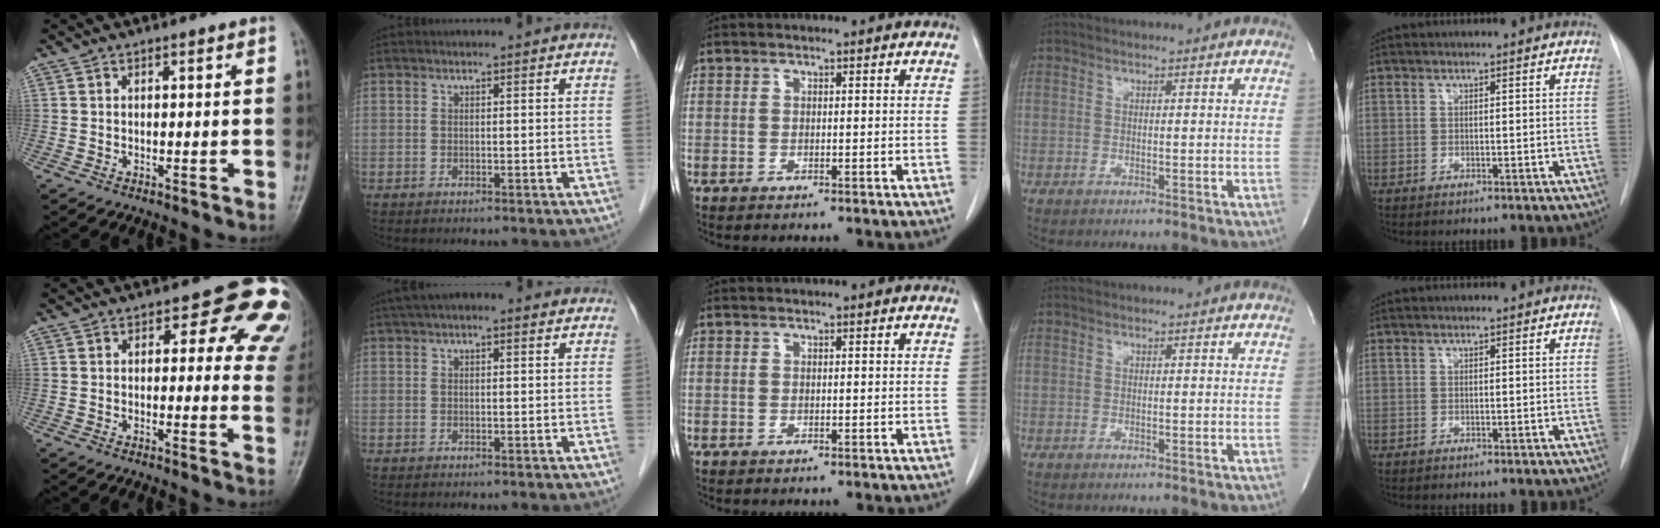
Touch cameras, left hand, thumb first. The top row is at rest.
{"thumb": {"total": 11.8, "force": [5.7, 6.5, 8.0], "torque": [-0.033, -0.020, 0.042]}, "index": {"total": 4.7, "force": [3.2, 1.4, 3.2], "torque": [-0.055, 0.034, 0.048]}}